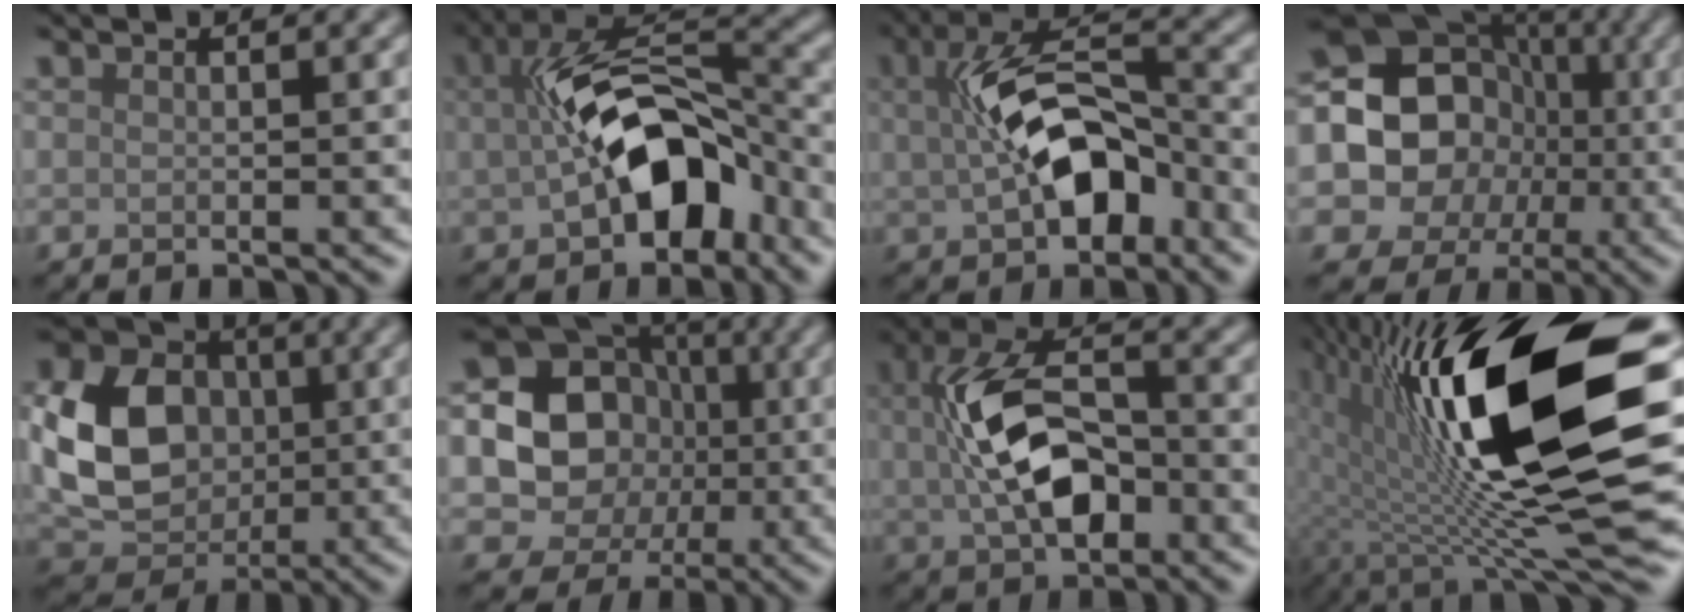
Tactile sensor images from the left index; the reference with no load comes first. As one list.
[{"total": 10.4, "force": [-1.2, 5.7, 8.6], "torque": [-0.142, 0.011, -0.018]}, {"total": 8.8, "force": [-0.3, 4.6, 7.5], "torque": [-0.134, 0.006, -0.006]}, {"total": 13.9, "force": [-0.7, 12.3, 6.4], "torque": [-0.099, 0.016, -0.042]}, {"total": 9.4, "force": [0.1, 7.5, 5.7], "torque": [-0.128, -0.003, 0.001]}, {"total": 11.6, "force": [0.7, 10.1, 5.6], "torque": [-0.077, 0.016, -0.015]}, {"total": 8.3, "force": [0.0, 4.7, 6.9], "torque": [-0.140, 0.006, -0.004]}, {"total": 17.5, "force": [2.3, 5.6, 16.4], "torque": [-0.270, -0.019, 0.041]}]